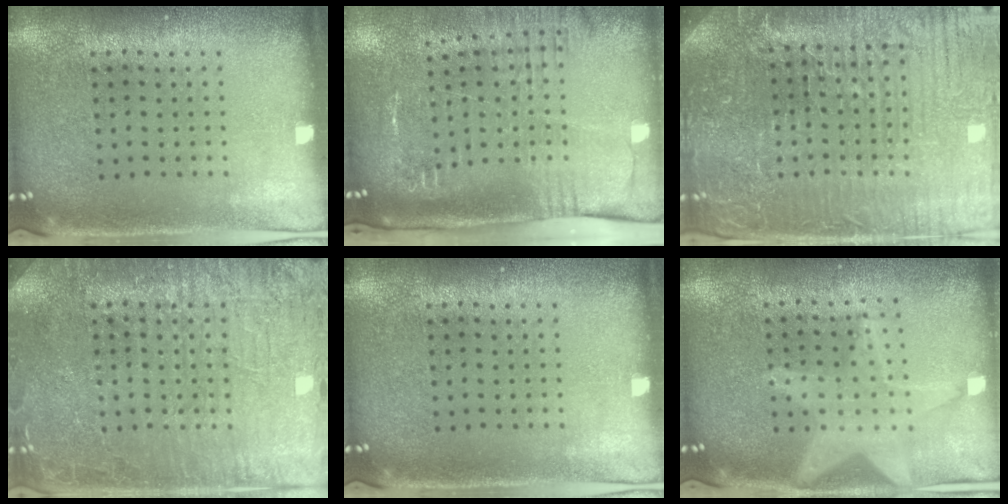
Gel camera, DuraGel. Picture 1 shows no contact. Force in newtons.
{"total": 2.6, "press": 2.0, "slide": 1.7}
{"total": 5.7, "press": 5.3, "slide": 2.1}
{"total": 4.1, "press": 4.0, "slide": 0.6}
{"total": 0.0}
{"total": 2.0, "press": 1.7, "slide": 1.0}